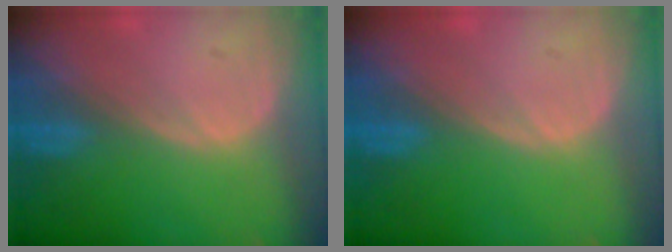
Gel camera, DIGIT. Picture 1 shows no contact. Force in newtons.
{"total": 0.0}